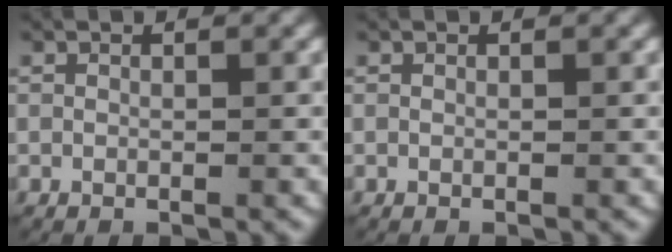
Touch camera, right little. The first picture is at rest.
{"total": 0.0}